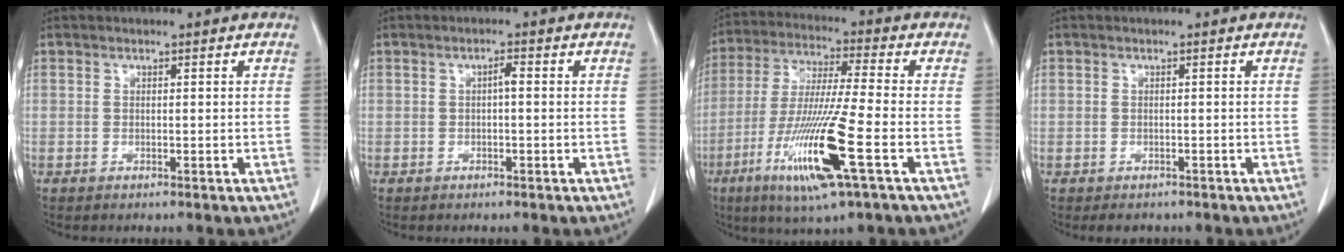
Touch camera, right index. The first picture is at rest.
{"total": 1.3, "force": [0.0, 0.2, 1.3], "torque": [-0.021, 0.004, 0.000]}
{"total": 15.5, "force": [-5.9, 0.0, 14.4], "torque": [-0.293, -0.029, -0.111]}
{"total": 0.9, "force": [-0.7, 0.5, 0.3], "torque": [-0.007, -0.001, -0.009]}